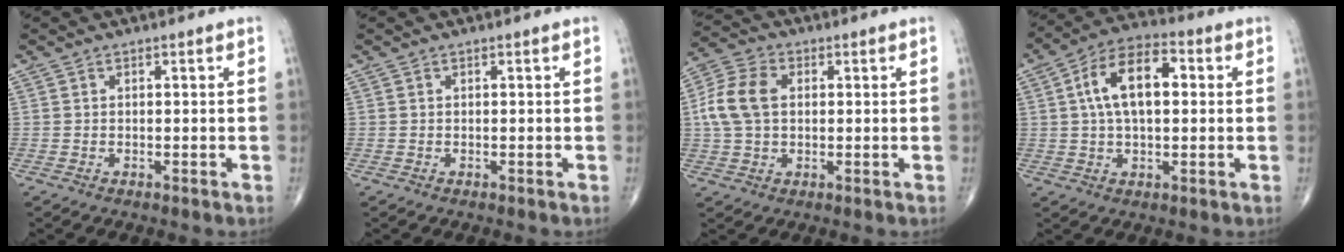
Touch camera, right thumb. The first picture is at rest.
{"total": 0.0}
{"total": 9.5, "force": [1.1, 6.6, 6.8], "torque": [-0.142, 0.018, 0.017]}
{"total": 12.6, "force": [2.1, 6.7, 10.5], "torque": [-0.180, 0.025, 0.029]}